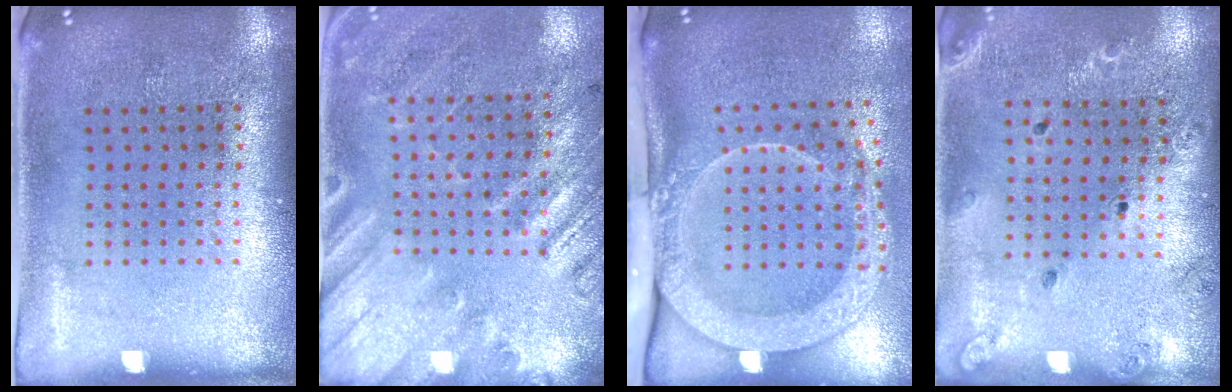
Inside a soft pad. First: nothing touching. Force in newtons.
{"total": 2.5, "press": 1.8, "slide": 1.7}
{"total": 3.0, "press": 2.1, "slide": 2.1}
{"total": 1.4, "press": 1.4, "slide": 0.2}